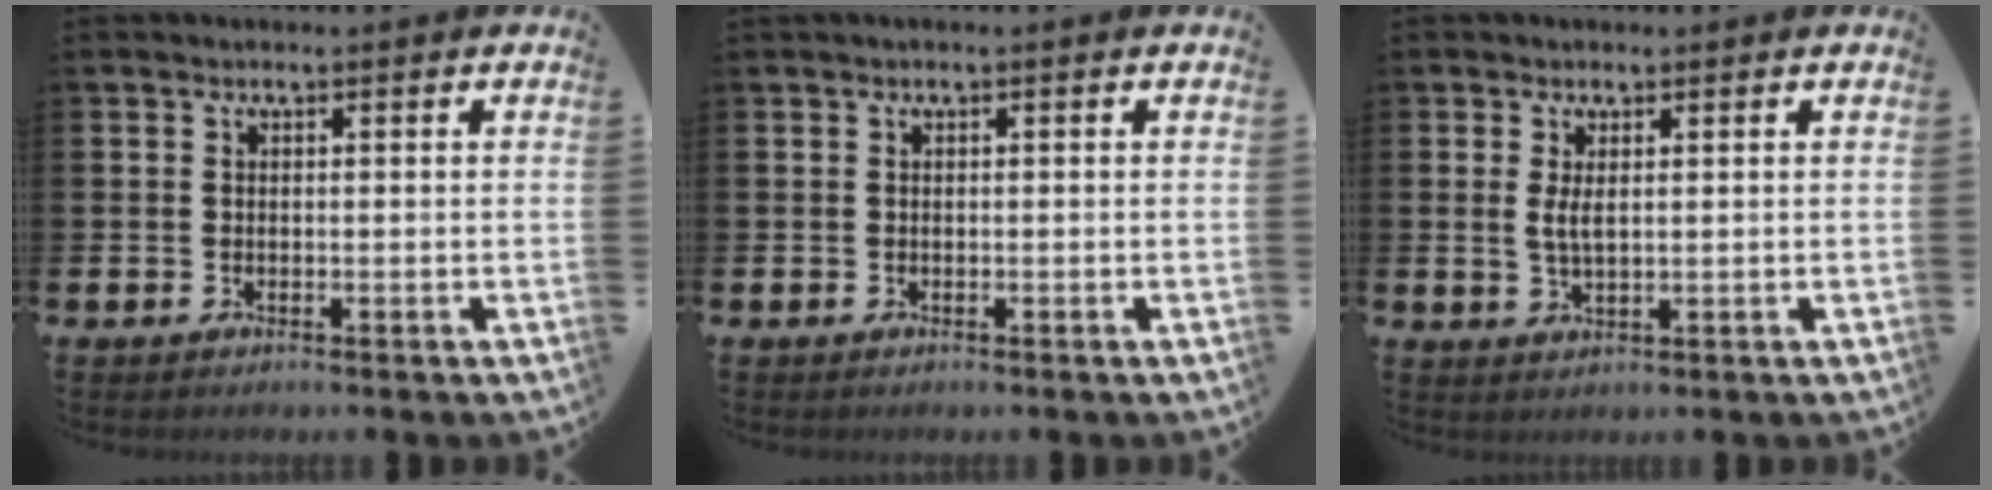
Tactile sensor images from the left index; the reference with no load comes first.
{"total": 0.0}
{"total": 2.4, "force": [1.0, 0.8, 2.0], "torque": [-0.038, 0.001, 0.016]}